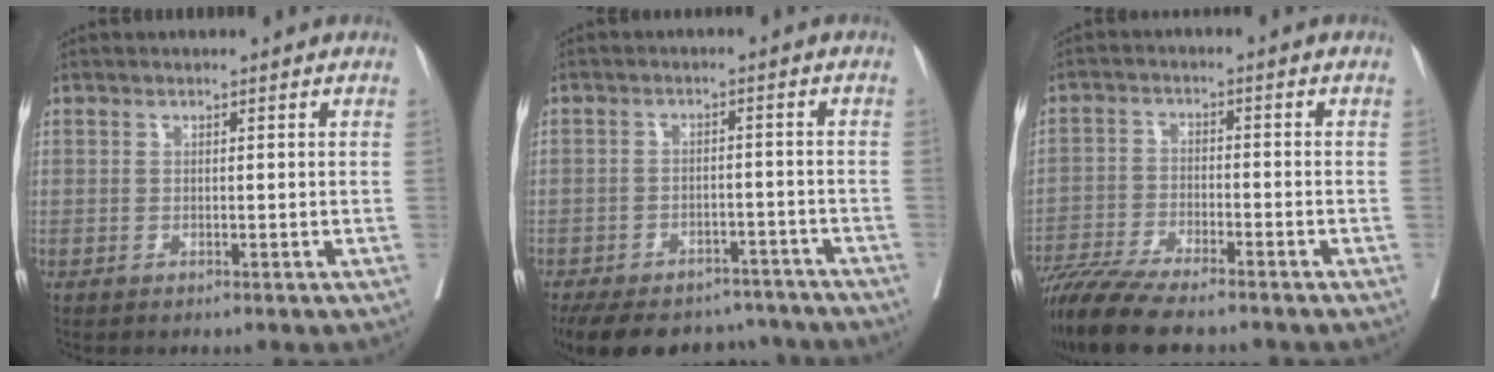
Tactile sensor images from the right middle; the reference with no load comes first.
{"total": 16.6, "force": [-13.8, 7.2, 5.7], "torque": [-0.130, 0.003, -0.183]}
{"total": 11.7, "force": [-9.8, 1.4, 6.1], "torque": [-0.102, -0.025, -0.165]}